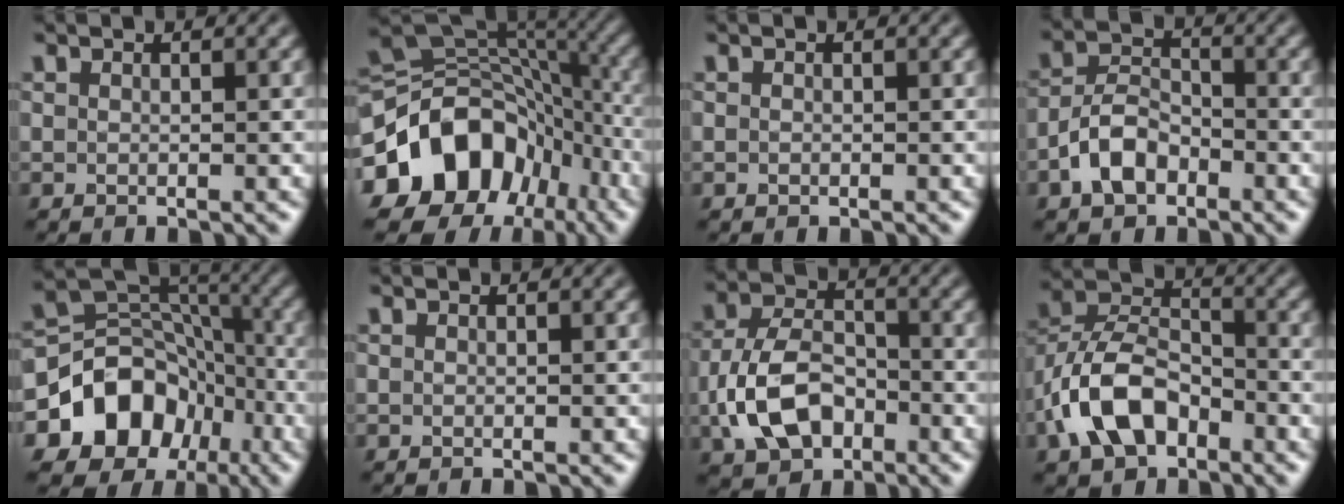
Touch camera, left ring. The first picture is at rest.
{"total": 15.2, "force": [-6.0, 11.4, 8.0], "torque": [-0.159, -0.008, -0.109]}
{"total": 0.0}
{"total": 4.3, "force": [-2.3, 2.6, 2.5], "torque": [-0.046, 0.007, -0.051]}
{"total": 10.7, "force": [-4.4, 8.3, 5.0], "torque": [-0.081, 0.003, -0.083]}
{"total": 0.0}
{"total": 7.2, "force": [-2.4, 4.8, 4.8], "torque": [-0.100, 0.002, -0.050]}
{"total": 7.8, "force": [-3.7, 4.6, 5.1], "torque": [-0.101, 0.010, -0.079]}